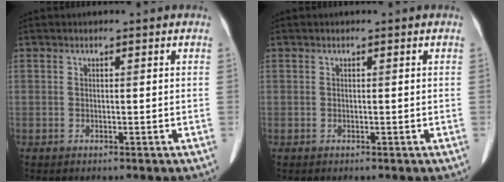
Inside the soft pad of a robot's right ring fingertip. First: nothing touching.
{"total": 0.0}